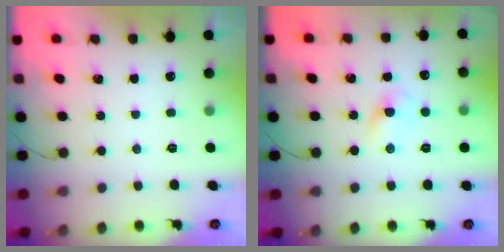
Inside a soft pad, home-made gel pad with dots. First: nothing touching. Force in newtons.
{"total": 2.4, "press": 2.2, "slide": 1.0}